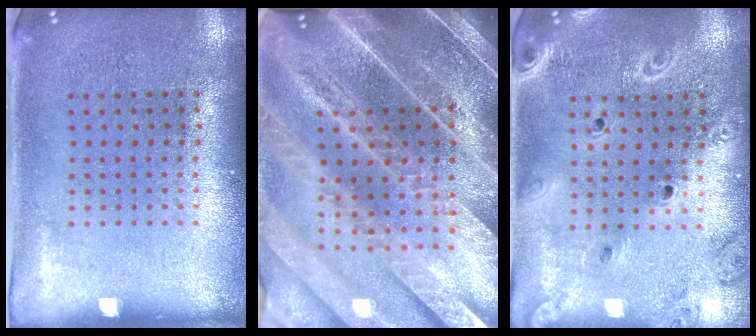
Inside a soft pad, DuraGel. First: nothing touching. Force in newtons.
{"total": 5.5, "press": 4.7, "slide": 2.8}
{"total": 2.1, "press": 1.9, "slide": 0.8}